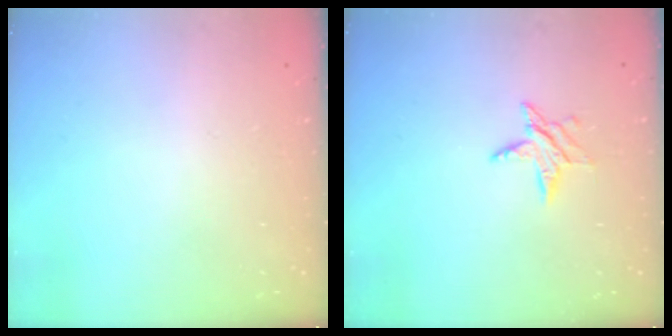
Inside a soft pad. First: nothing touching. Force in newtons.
{"total": 5.7, "press": 5.7, "slide": 0.3}